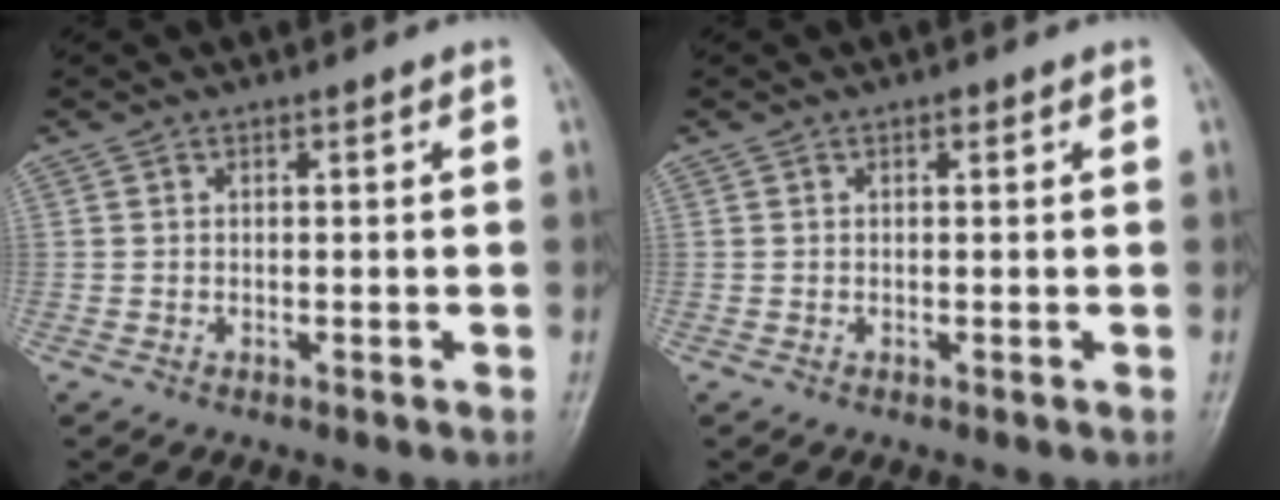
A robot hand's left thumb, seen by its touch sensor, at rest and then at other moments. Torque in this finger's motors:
{"motor_torque": [0.19, 0.08, 0.09, -0.10, 0.00]}